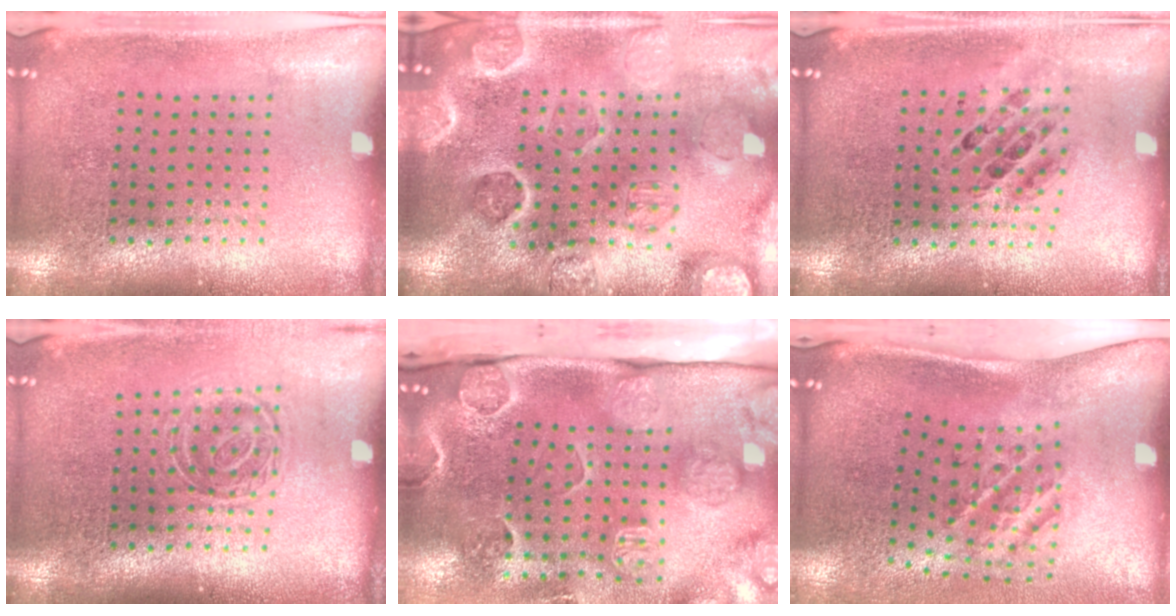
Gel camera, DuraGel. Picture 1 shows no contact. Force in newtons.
{"total": 3.7, "press": 3.5, "slide": 0.9}
{"total": 0.8, "press": 0.8, "slide": 0.0}
{"total": 1.4, "press": 1.1, "slide": 0.9}
{"total": 4.5, "press": 3.4, "slide": 3.0}
{"total": 2.3, "press": 1.3, "slide": 1.9}